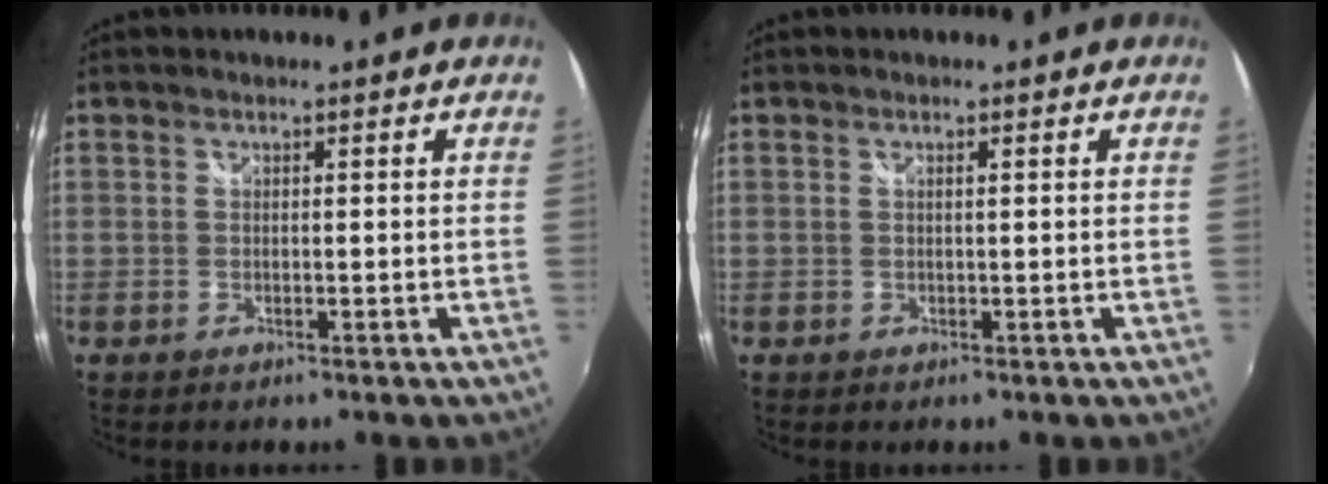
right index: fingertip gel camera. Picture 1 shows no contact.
{"total": 0.7, "force": [0.2, -0.2, 0.6], "torque": [-0.012, 0.001, 0.002]}